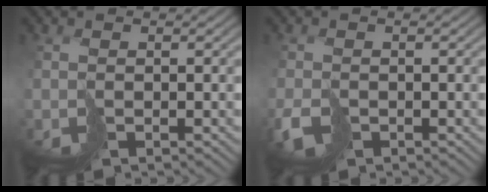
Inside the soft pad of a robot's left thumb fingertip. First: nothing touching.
{"total": 2.3, "force": [-1.3, 1.7, 1.0], "torque": [-0.028, -0.010, -0.026]}